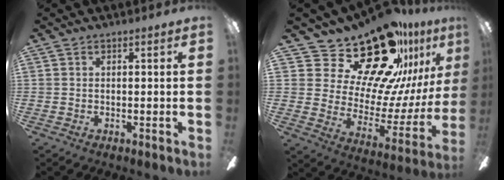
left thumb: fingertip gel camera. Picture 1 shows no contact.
{"total": 25.8, "force": [19.8, 10.9, 12.4], "torque": [-0.192, -0.140, 0.353]}